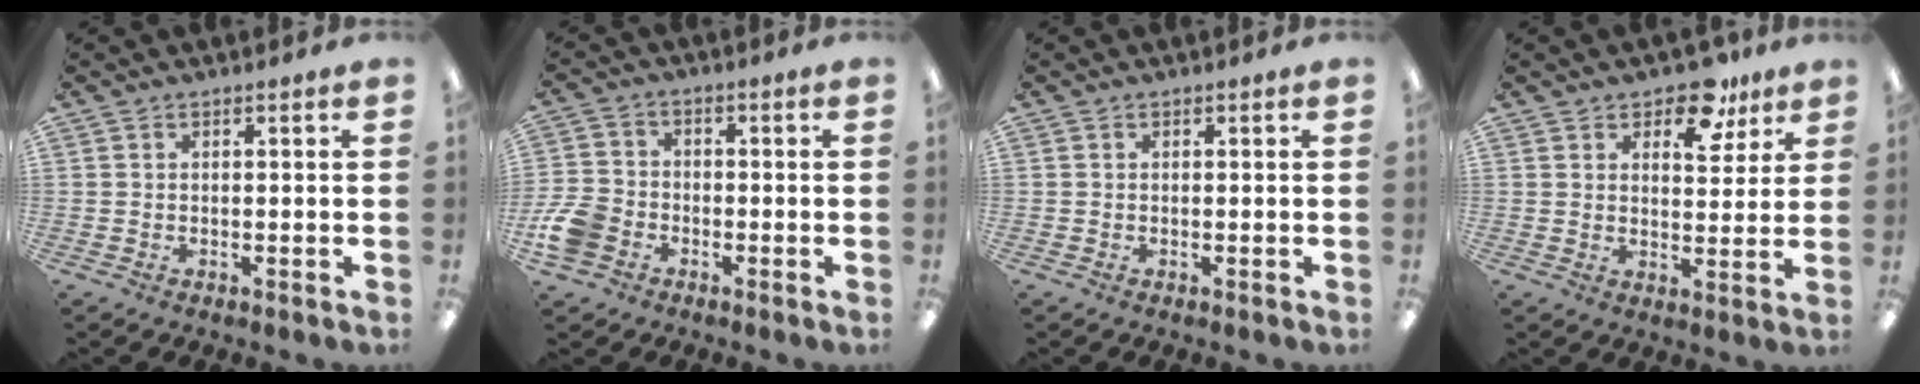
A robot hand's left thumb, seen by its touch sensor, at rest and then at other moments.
{"total": 8.2, "force": [-3.3, 6.2, 4.2], "torque": [-0.094, 0.024, -0.060]}
{"total": 0.0}
{"total": 9.7, "force": [6.9, 4.9, 4.7], "torque": [-0.057, -0.032, 0.120]}